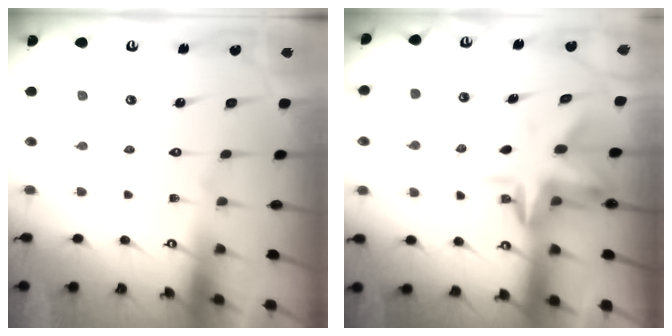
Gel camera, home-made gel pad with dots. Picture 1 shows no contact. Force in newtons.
{"total": 7.1, "press": 6.9, "slide": 1.4}